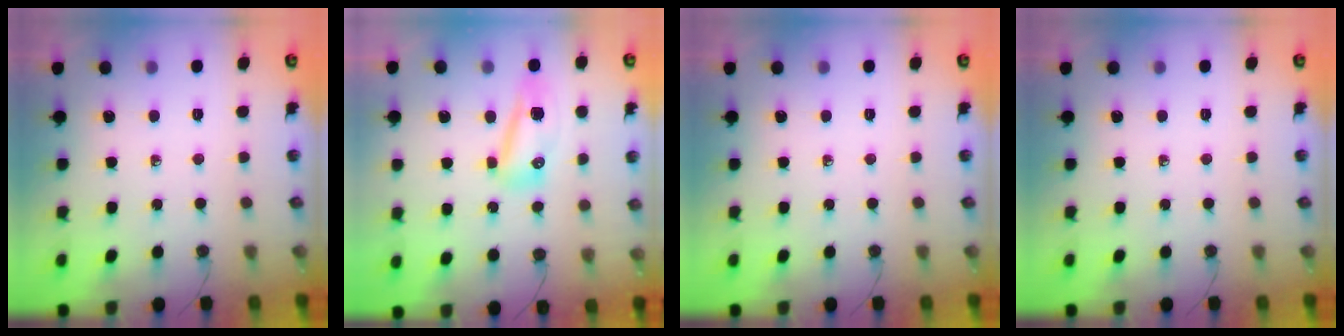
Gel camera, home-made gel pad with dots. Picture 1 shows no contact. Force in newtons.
{"total": 8.7, "press": 8.4, "slide": 2.3}
{"total": 0.0}
{"total": 0.0}